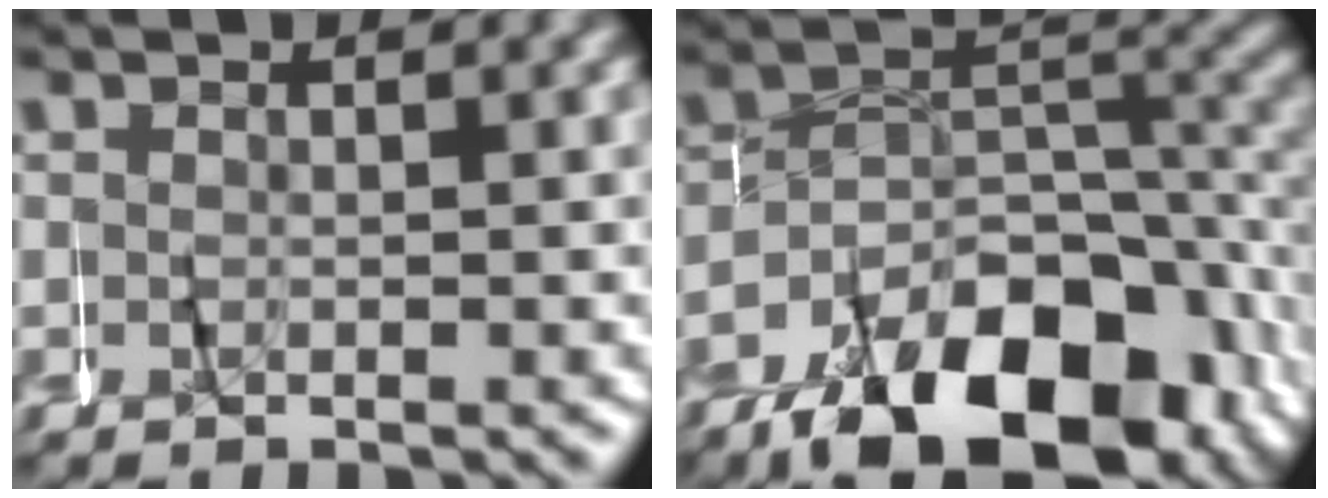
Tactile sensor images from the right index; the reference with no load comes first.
{"total": 14.0, "force": [-8.1, 6.8, 9.1], "torque": [-0.136, -0.036, -0.113]}